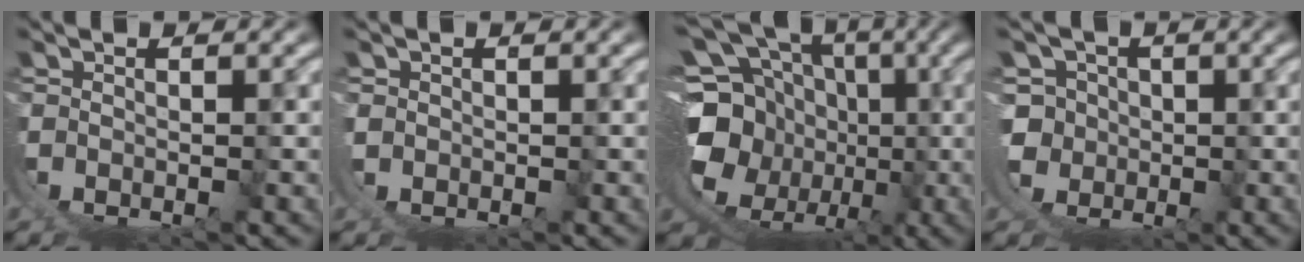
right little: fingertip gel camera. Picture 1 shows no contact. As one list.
[{"total": 1.4, "force": [0.3, 1.4, 0.2], "torque": [-0.017, -0.003, 0.007]}, {"total": 17.8, "force": [0.4, 13.6, 11.6], "torque": [-0.199, -0.030, 0.005]}, {"total": 10.9, "force": [-0.8, 10.3, 3.3], "torque": [-0.116, -0.051, -0.008]}]